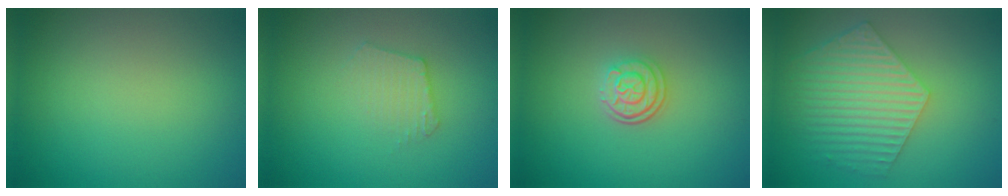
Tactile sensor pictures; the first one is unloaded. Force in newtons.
{"total": 2.1, "press": 2.0, "slide": 0.4}
{"total": 2.8, "press": 2.4, "slide": 1.4}
{"total": 6.2, "press": 4.9, "slide": 3.9}